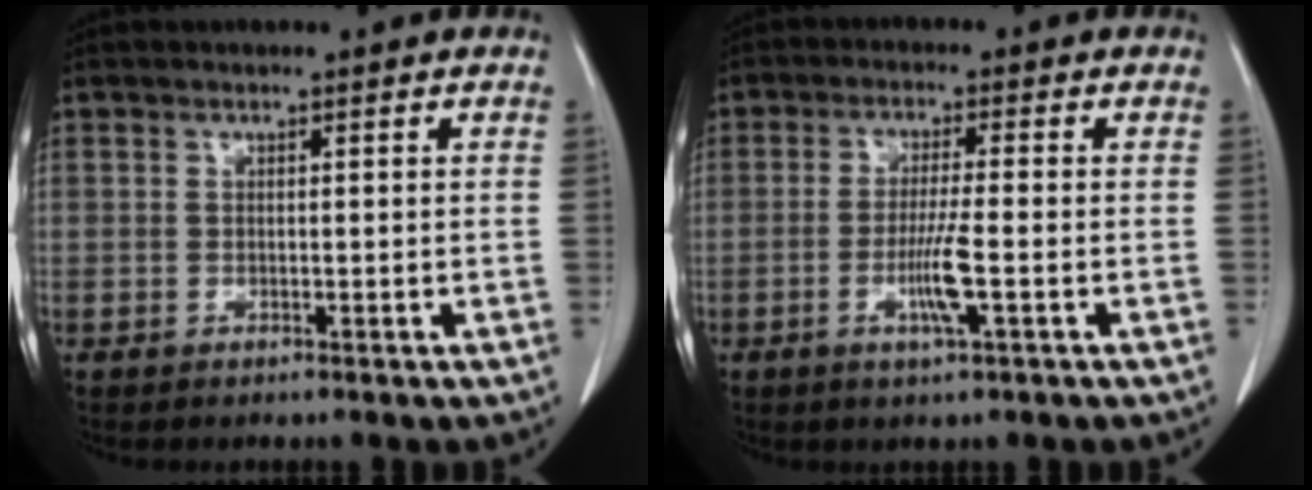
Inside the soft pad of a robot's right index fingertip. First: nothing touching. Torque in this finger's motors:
{"motor_torque": [0.05, 0.01, 0.07, 0.09]}